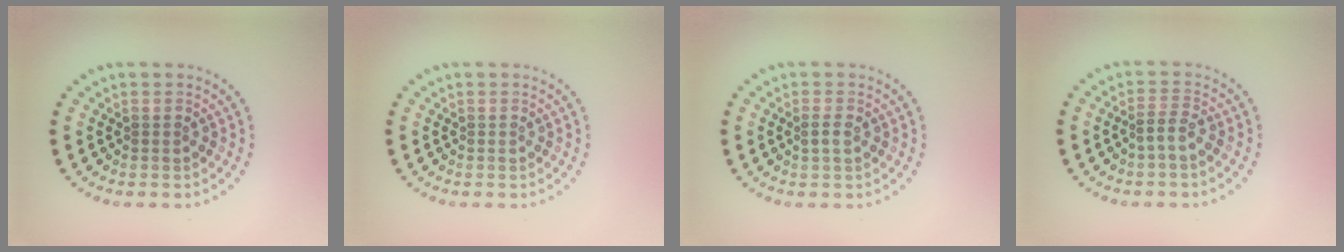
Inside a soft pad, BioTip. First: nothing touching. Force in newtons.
{"total": 0.0}
{"total": 1.1, "press": 1.0, "slide": 0.4}
{"total": 1.7, "press": 1.2, "slide": 1.2}